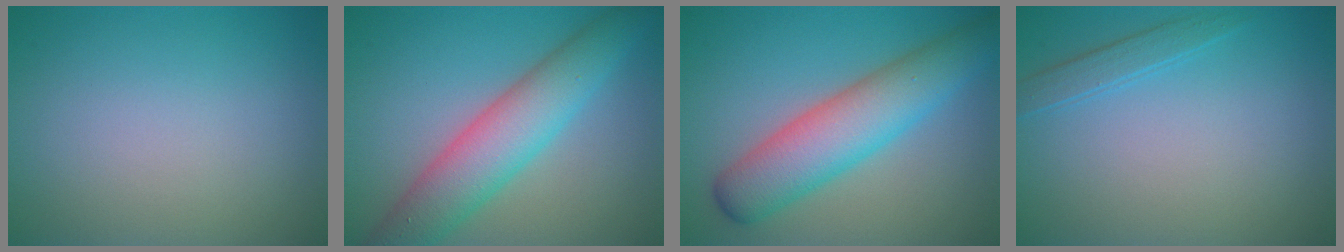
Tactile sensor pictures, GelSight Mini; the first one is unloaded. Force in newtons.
{"total": 6.8, "press": 6.8, "slide": 0.2}
{"total": 7.0, "press": 7.0, "slide": 0.2}
{"total": 1.6, "press": 1.6, "slide": 0.1}